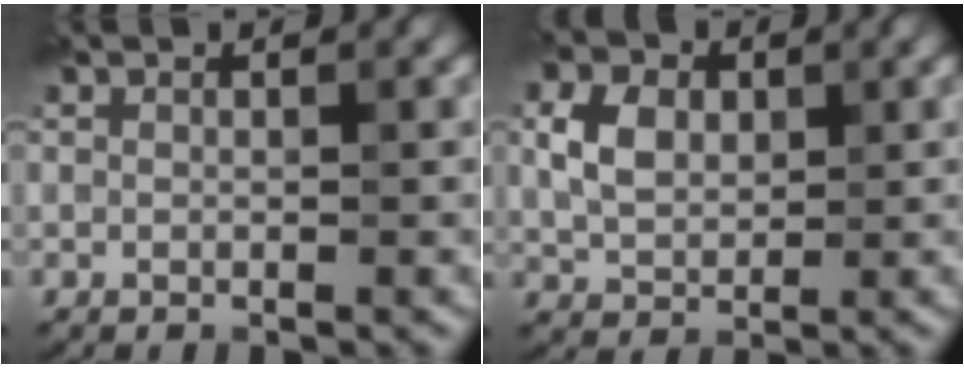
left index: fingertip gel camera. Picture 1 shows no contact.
{"total": 4.1, "force": [0.9, 3.0, 2.5], "torque": [-0.058, 0.004, 0.014]}